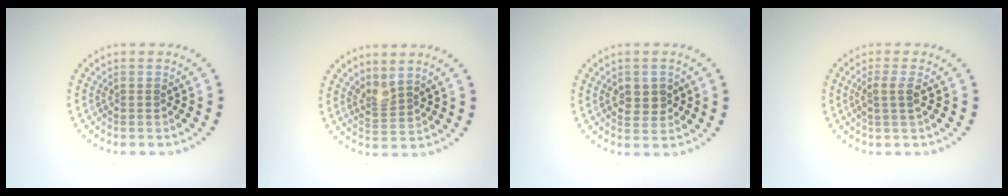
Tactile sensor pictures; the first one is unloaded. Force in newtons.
{"total": 2.0, "press": 1.5, "slide": 1.3}
{"total": 2.7, "press": 2.6, "slide": 0.5}
{"total": 1.7, "press": 1.4, "slide": 0.8}